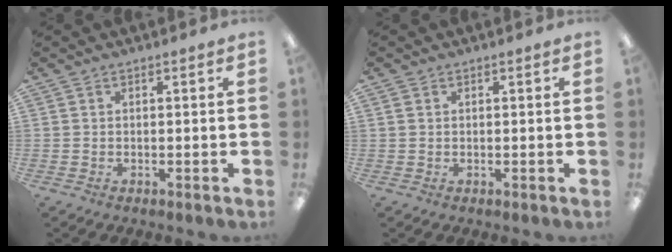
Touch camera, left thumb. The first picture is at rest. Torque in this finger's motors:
{"motor_torque": [0.07, -0.06, -0.31, 0.04, -0.03]}